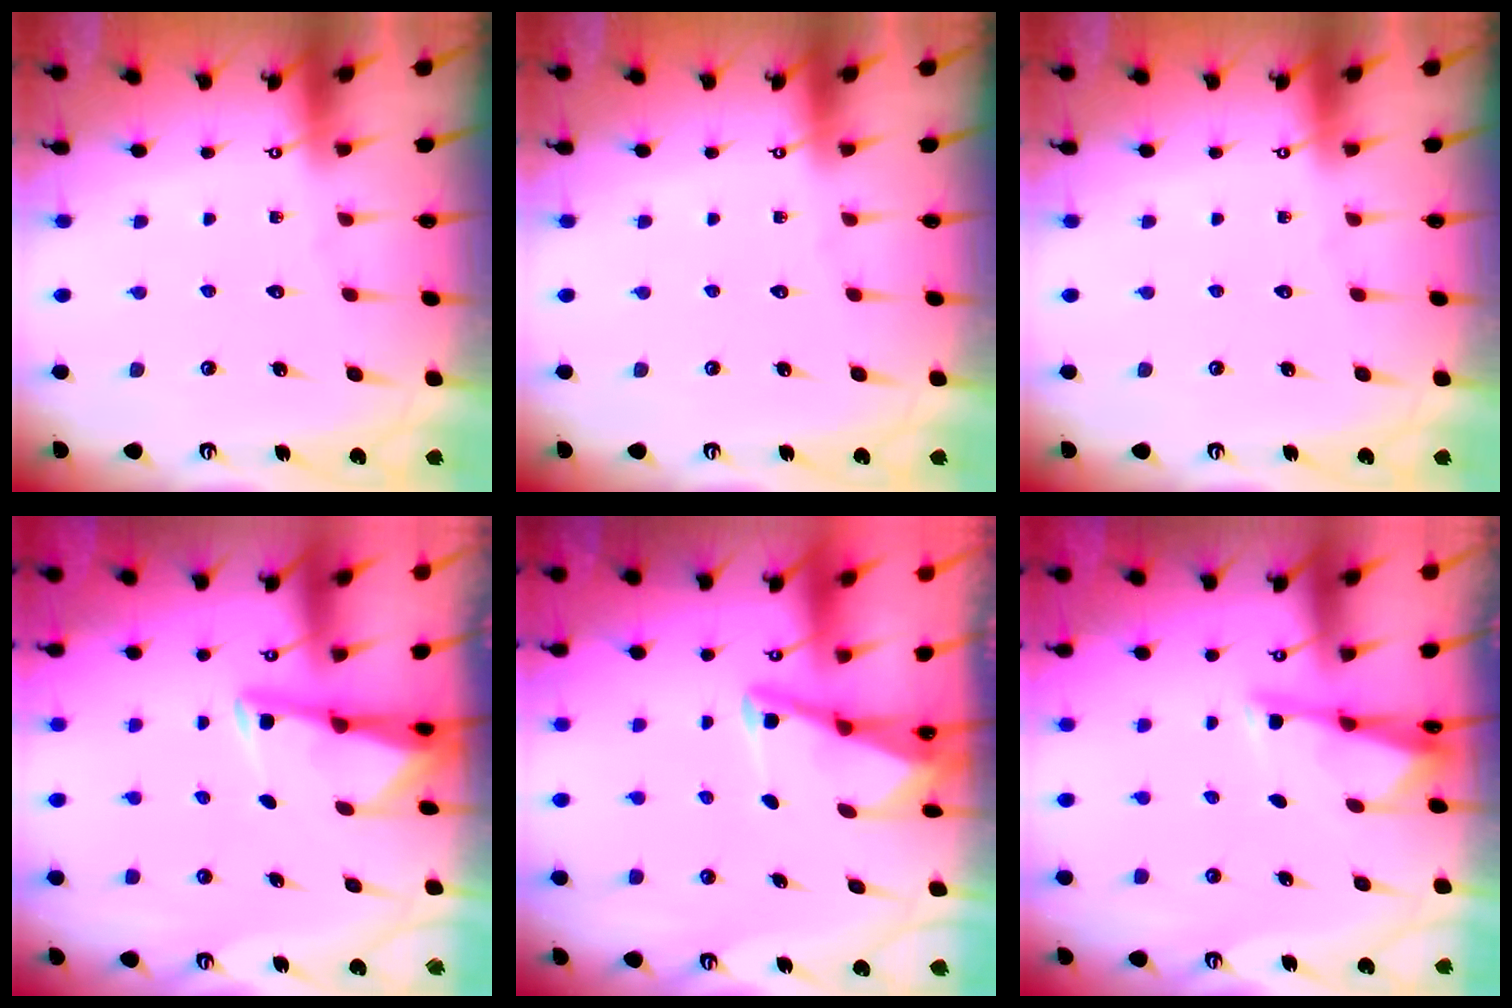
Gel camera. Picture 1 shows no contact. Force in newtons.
{"total": 0.0}
{"total": 0.0}
{"total": 3.5, "press": 3.4, "slide": 0.4}
{"total": 2.8, "press": 2.8, "slide": 0.4}
{"total": 3.3, "press": 3.3, "slide": 0.3}